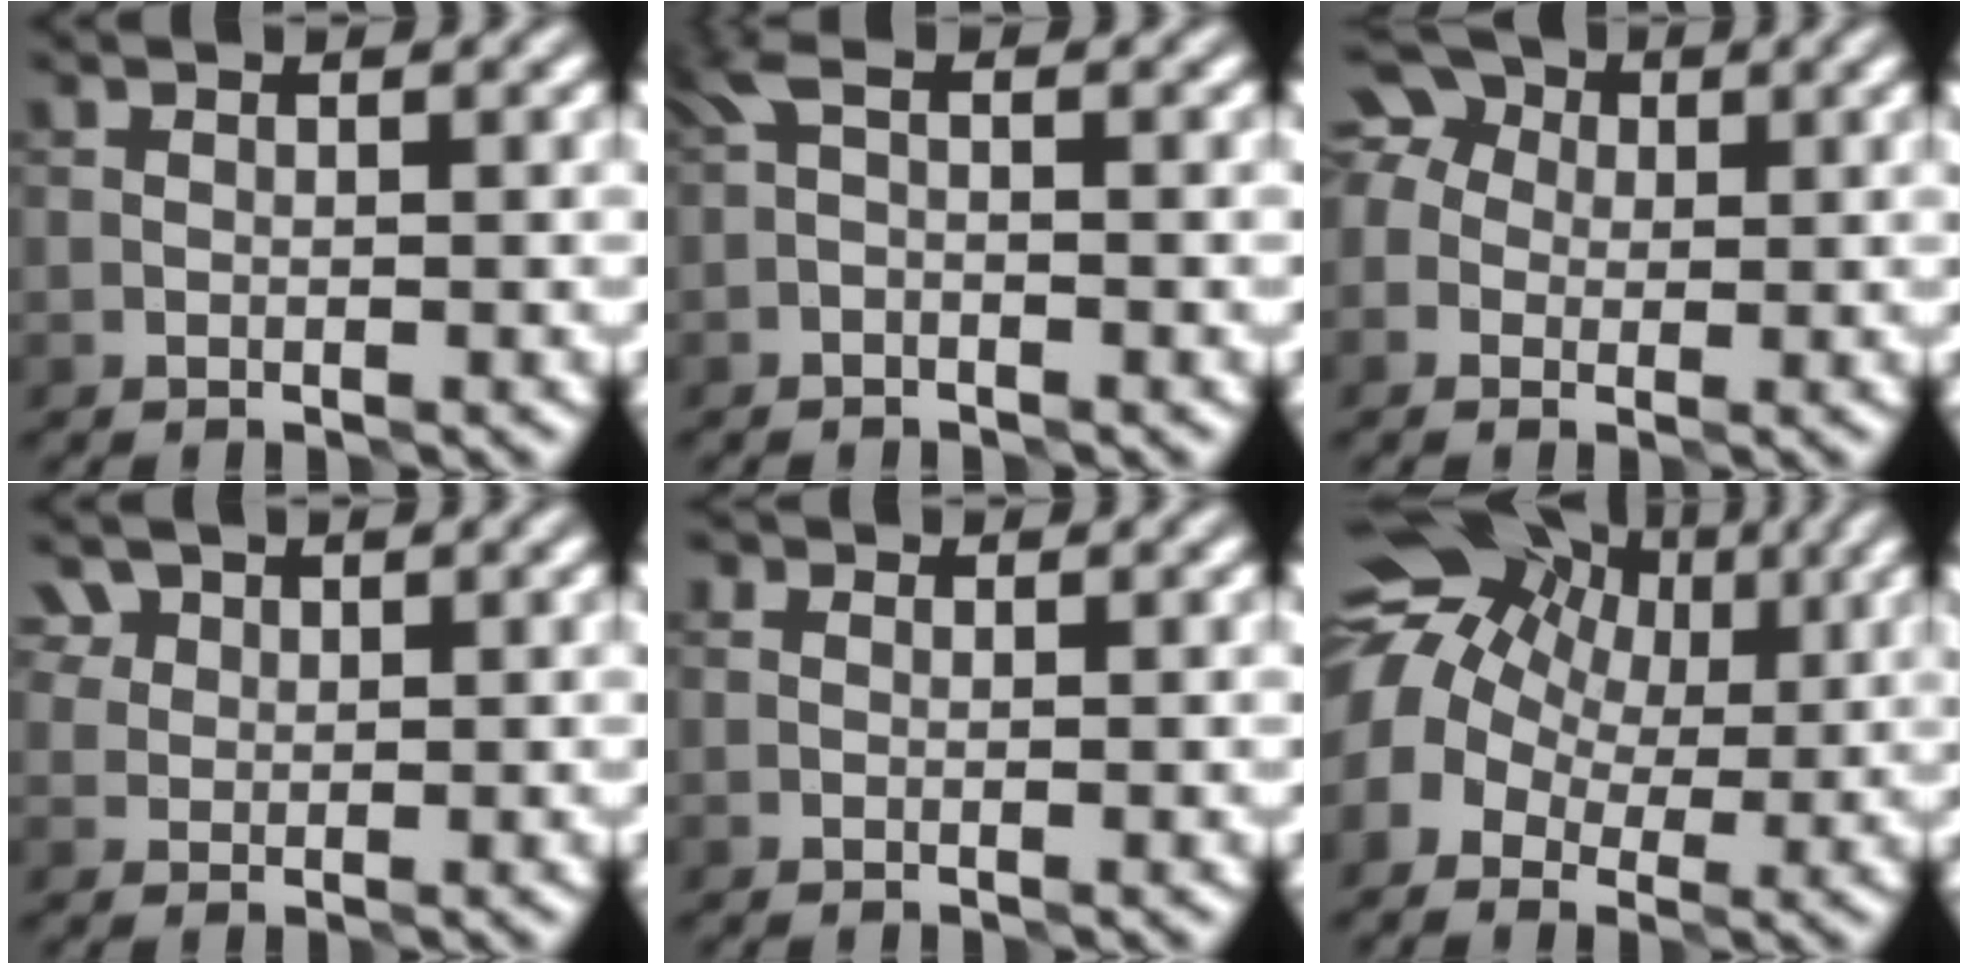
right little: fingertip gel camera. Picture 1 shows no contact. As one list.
[{"total": 1.5, "force": [-0.3, 0.4, 1.4], "torque": [-0.032, 0.002, -0.010]}, {"total": 6.3, "force": [1.7, 5.1, 3.2], "torque": [-0.047, 0.036, -0.009]}, {"total": 3.6, "force": [2.3, 2.5, 1.2], "torque": [-0.037, 0.011, 0.048]}, {"total": 0.8, "force": [0.4, 0.6, 0.4], "torque": [-0.003, -0.004, -0.008]}, {"total": 13.2, "force": [3.4, 9.9, 8.0], "torque": [-0.150, 0.041, 0.034]}]